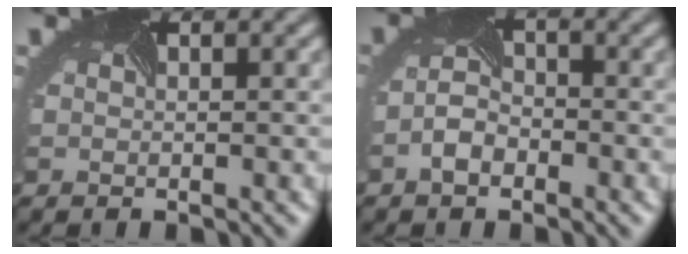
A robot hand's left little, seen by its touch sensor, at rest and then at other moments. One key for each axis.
{"total": 2.3, "fx": -1.5, "fy": 1.2, "fz": 1.3, "tx": -0.031, "ty": 0.001, "tz": -0.030}